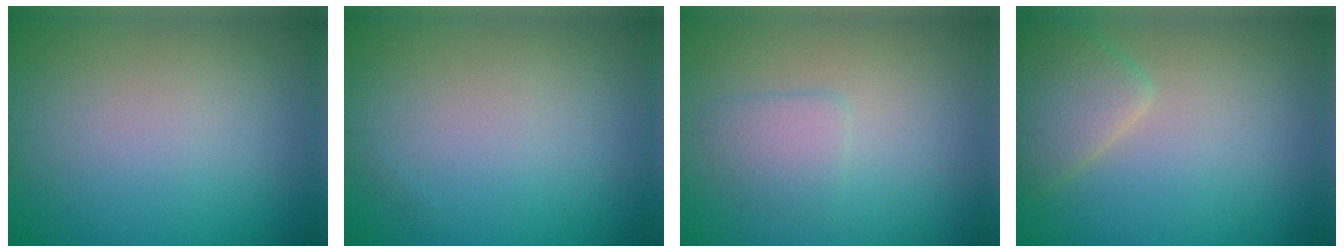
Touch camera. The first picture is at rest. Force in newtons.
{"total": 0.0}
{"total": 2.0, "press": 2.0, "slide": 0.2}
{"total": 3.4, "press": 3.4, "slide": 0.2}